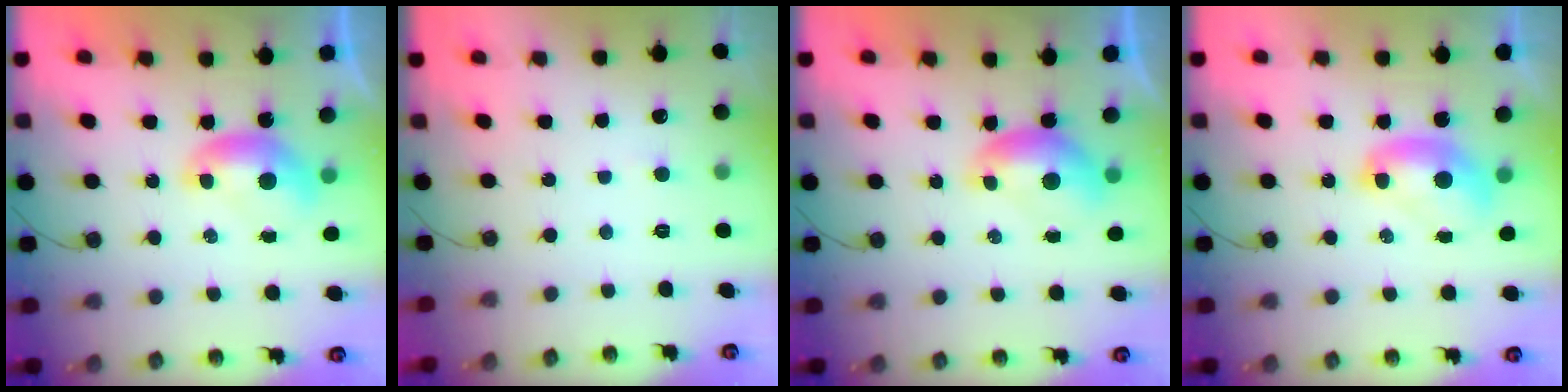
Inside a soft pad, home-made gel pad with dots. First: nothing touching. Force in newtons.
{"total": 2.4, "press": 2.4, "slide": 0.4}
{"total": 0.5, "press": 0.2, "slide": 0.5}
{"total": 2.1, "press": 2.1, "slide": 0.2}